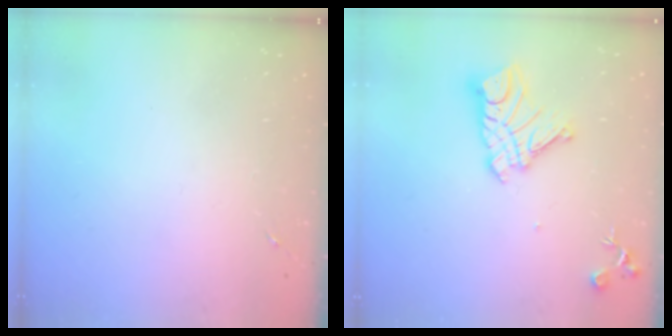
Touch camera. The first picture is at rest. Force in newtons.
{"total": 13.7, "press": 13.6, "slide": 1.2}